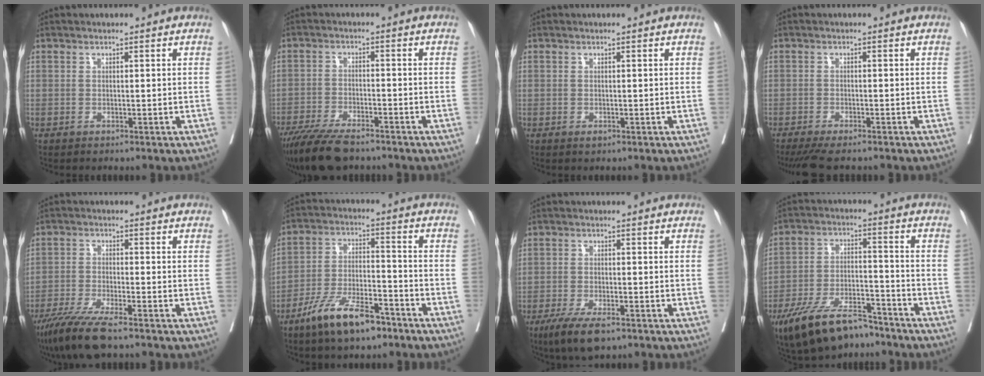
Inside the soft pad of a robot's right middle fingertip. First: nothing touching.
{"total": 9.8, "force": [-8.0, 2.1, 5.3], "torque": [-0.088, -0.023, -0.137]}
{"total": 0.5, "force": [-0.2, 0.3, 0.4], "torque": [-0.004, -0.001, -0.002]}
{"total": 7.1, "force": [-6.0, 1.2, 3.6], "torque": [-0.046, -0.013, -0.096]}
{"total": 9.0, "force": [-6.9, 0.7, 5.8], "torque": [-0.100, -0.024, -0.122]}
{"total": 11.2, "force": [-7.7, 3.4, 7.4], "torque": [-0.139, -0.004, -0.141]}
{"total": 7.0, "force": [-4.7, 1.9, 4.8], "torque": [-0.084, -0.013, -0.081]}
{"total": 13.8, "force": [-10.6, 4.6, 7.6], "torque": [-0.135, -0.002, -0.184]}